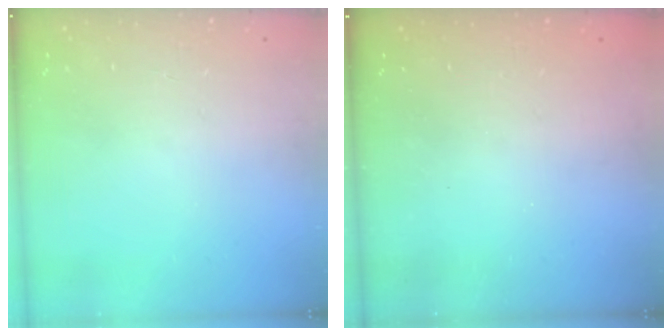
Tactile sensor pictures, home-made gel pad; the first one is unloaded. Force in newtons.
{"total": 2.4, "press": 2.3, "slide": 0.8}